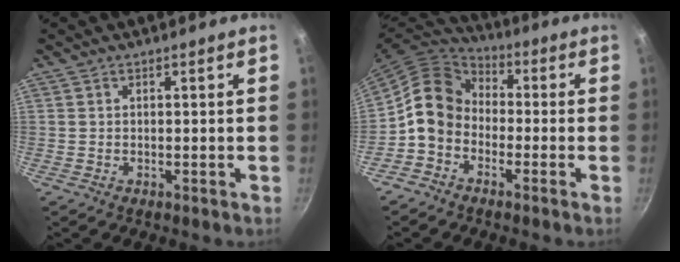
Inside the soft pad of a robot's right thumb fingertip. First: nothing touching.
{"total": 10.8, "force": [-2.6, 8.7, 5.9], "torque": [-0.084, 0.045, -0.071]}